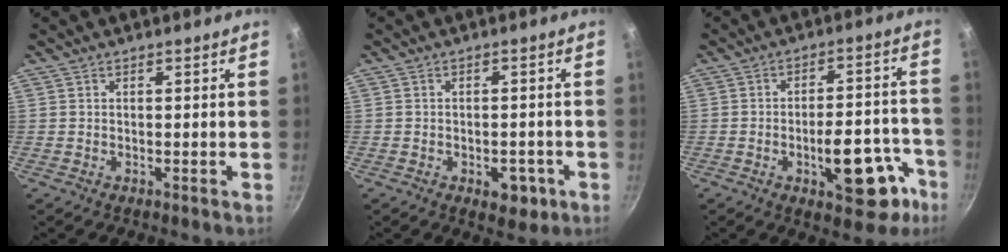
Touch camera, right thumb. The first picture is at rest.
{"total": 5.4, "force": [-2.2, 3.2, 3.7], "torque": [-0.023, 0.014, -0.020]}
{"total": 14.9, "force": [-6.4, 6.8, 11.5], "torque": [-0.101, 0.047, -0.080]}